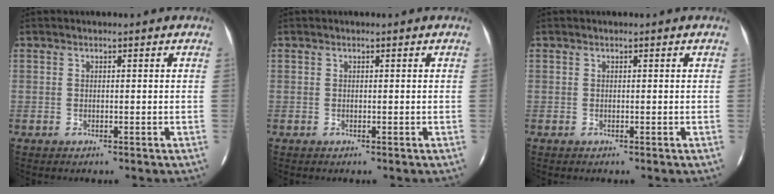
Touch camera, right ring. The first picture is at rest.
{"total": 0.0}
{"total": 0.0}